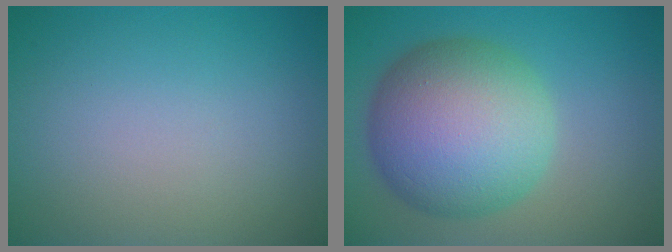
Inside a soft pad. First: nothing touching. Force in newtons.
{"total": 11.2, "press": 11.2, "slide": 0.3}